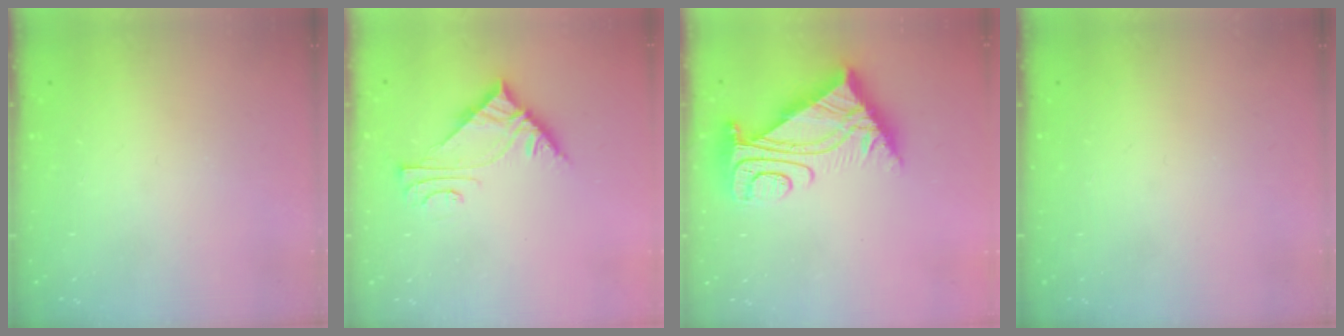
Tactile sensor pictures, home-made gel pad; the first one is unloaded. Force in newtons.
{"total": 6.9, "press": 6.8, "slide": 0.5}
{"total": 11.1, "press": 11.1, "slide": 1.0}
{"total": 0.0}